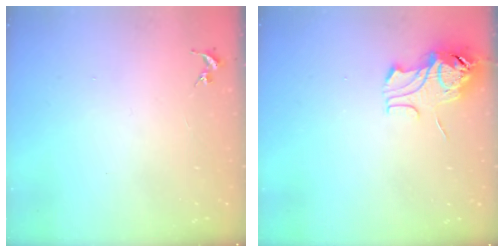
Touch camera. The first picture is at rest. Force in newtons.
{"total": 10.2, "press": 10.2, "slide": 1.2}